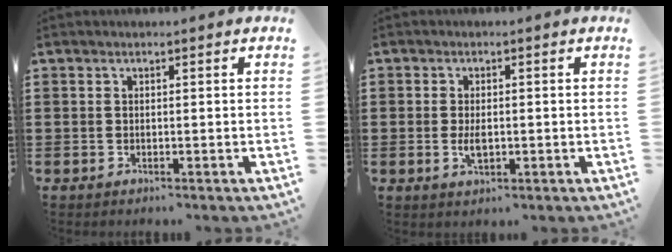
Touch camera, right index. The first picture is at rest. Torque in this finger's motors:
{"motor_torque": [1.43, 0.71, 0.16, -0.09]}